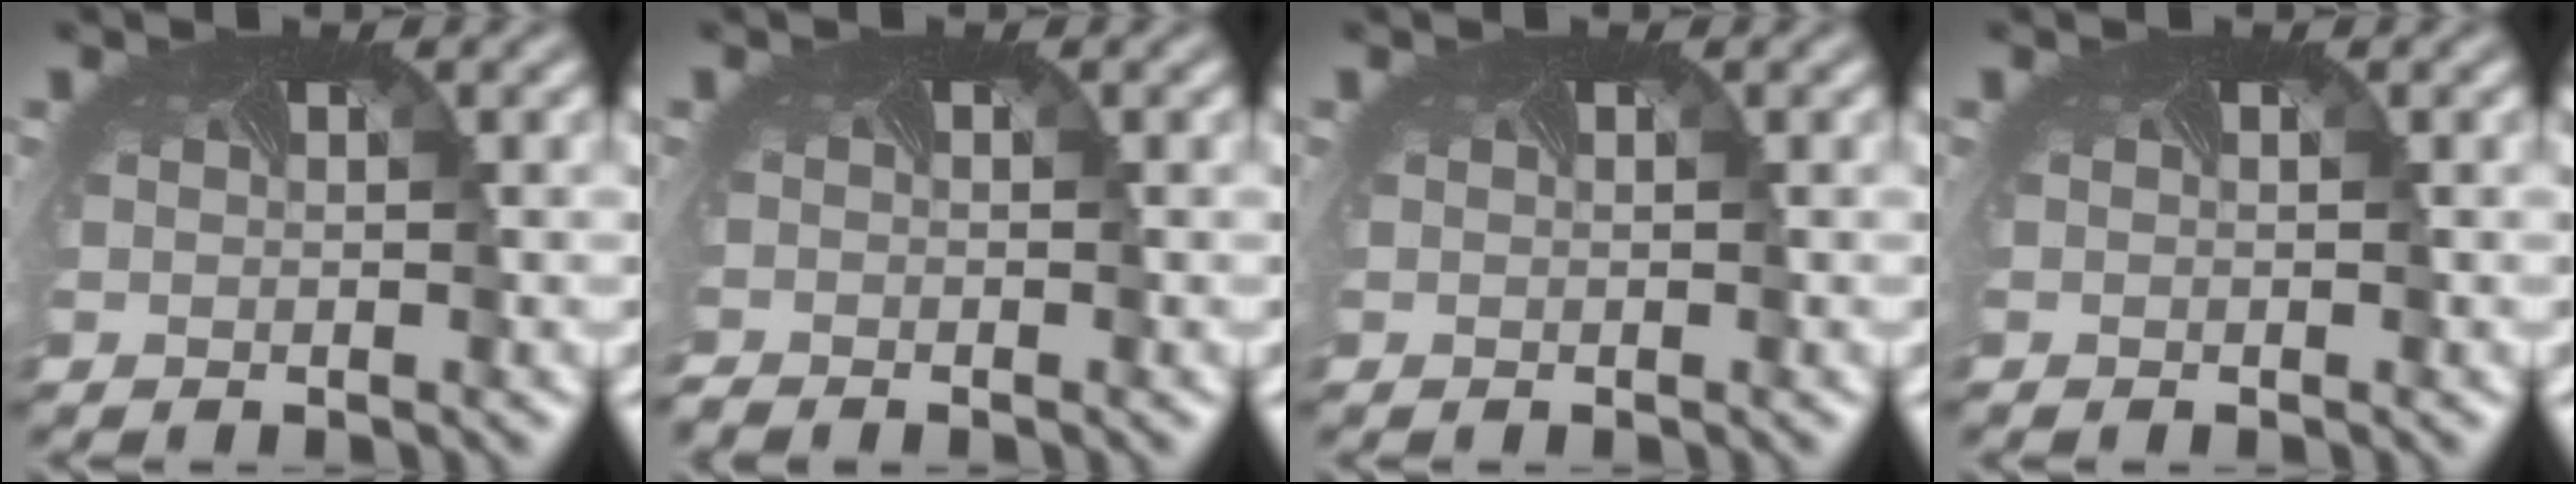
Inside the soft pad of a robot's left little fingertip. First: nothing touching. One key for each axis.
{"total": 1.2, "fx": -1.1, "fy": -0.3, "fz": -0.3, "tx": -0.007, "ty": -0.012, "tz": -0.024}
{"total": 0.0}
{"total": 0.0}